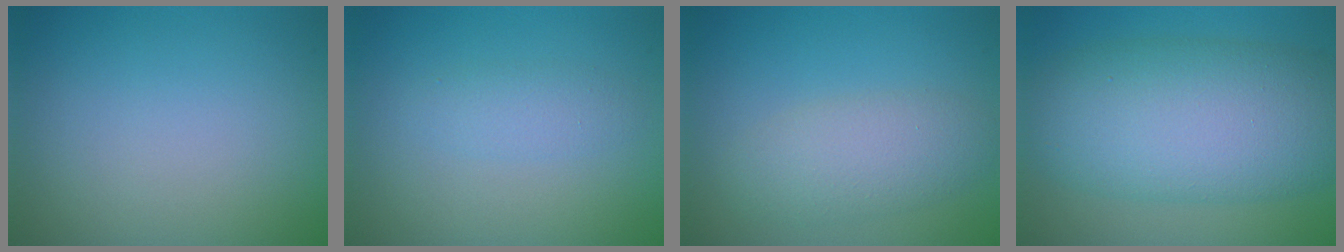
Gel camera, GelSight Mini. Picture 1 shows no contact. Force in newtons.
{"total": 1.6, "press": 1.6, "slide": 0.1}
{"total": 3.8, "press": 3.8, "slide": 0.1}
{"total": 10.9, "press": 10.9, "slide": 0.3}